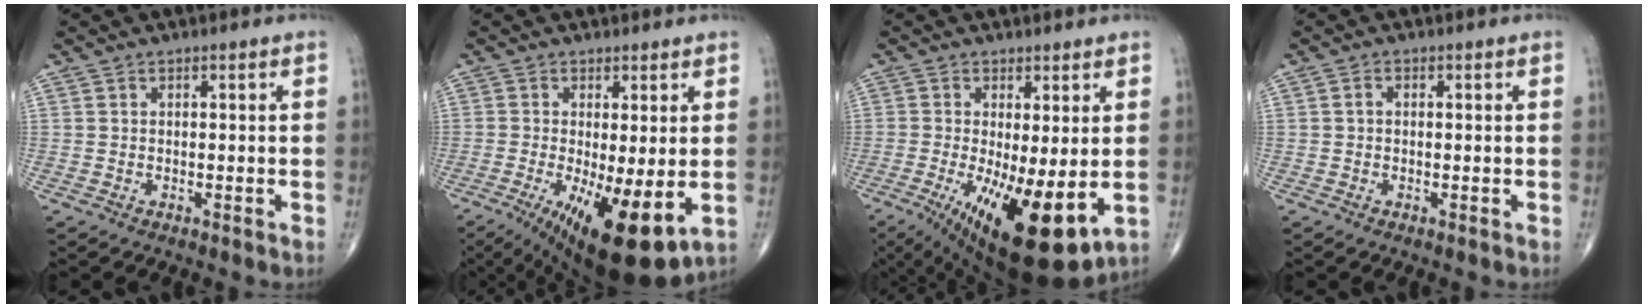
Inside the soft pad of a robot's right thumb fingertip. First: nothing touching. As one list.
[{"total": 13.9, "force": [-3.4, 4.4, 12.8], "torque": [-0.207, -0.024, -0.038]}, {"total": 15.9, "force": [-3.4, 5.4, 14.6], "torque": [-0.235, -0.029, -0.032]}, {"total": 1.0, "force": [0.0, 0.7, 0.7], "torque": [-0.010, 0.005, -0.002]}]